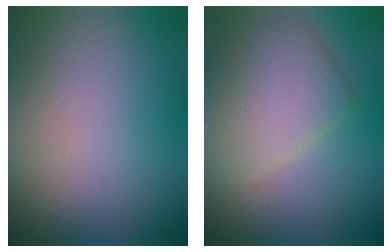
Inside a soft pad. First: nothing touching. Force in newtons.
{"total": 5.4, "press": 5.4, "slide": 0.2}